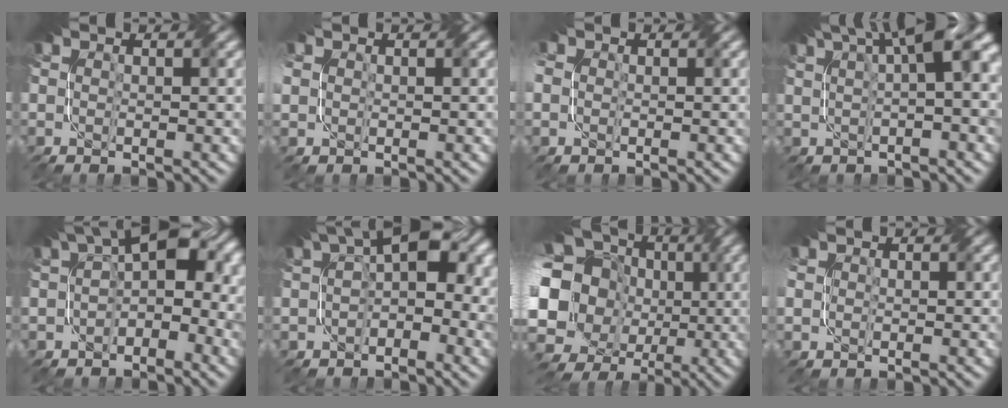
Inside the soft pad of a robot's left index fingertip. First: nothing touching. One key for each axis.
{"total": 2.0, "fx": 0.6, "fy": 1.9, "fz": 0.2, "tx": -0.012, "ty": 0.010, "tz": 0.009}
{"total": 2.2, "fx": 0.3, "fy": 2.1, "fz": 0.6, "tx": -0.019, "ty": 0.017, "tz": -0.005}
{"total": 7.7, "fx": 3.2, "fy": 2.1, "fz": 6.6, "tx": -0.079, "ty": 0.032, "tz": 0.046}
{"total": 6.7, "fx": -0.1, "fy": 4.1, "fz": 5.4, "tx": -0.072, "ty": 0.025, "tz": -0.022}
{"total": 5.5, "fx": 0.3, "fy": 3.0, "fz": 4.6, "tx": -0.060, "ty": 0.027, "tz": -0.011}
{"total": 17.4, "fx": 1.0, "fy": 16.0, "fz": 6.5, "tx": -0.177, "ty": 0.020, "tz": -0.016}
{"total": 2.0, "fx": 1.0, "fy": 1.8, "fz": 0.1, "tx": 0.002, "ty": 0.019, "tz": 0.002}